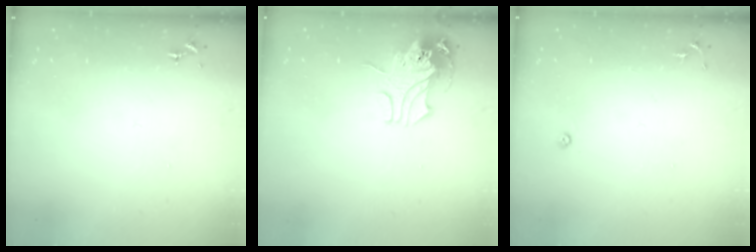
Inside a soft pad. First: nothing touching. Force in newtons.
{"total": 11.0, "press": 10.9, "slide": 1.5}
{"total": 3.4, "press": 3.3, "slide": 0.7}